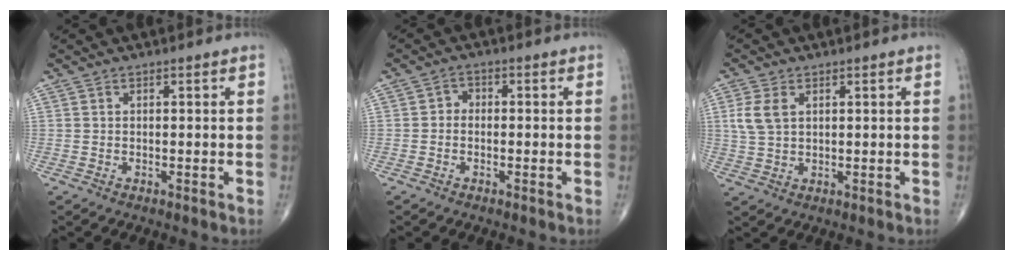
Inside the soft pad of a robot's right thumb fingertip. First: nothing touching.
{"total": 1.9, "force": [-0.5, 1.6, 1.0], "torque": [-0.004, 0.007, -0.018]}
{"total": 4.8, "force": [1.5, 2.9, 3.4], "torque": [-0.078, 0.002, 0.033]}